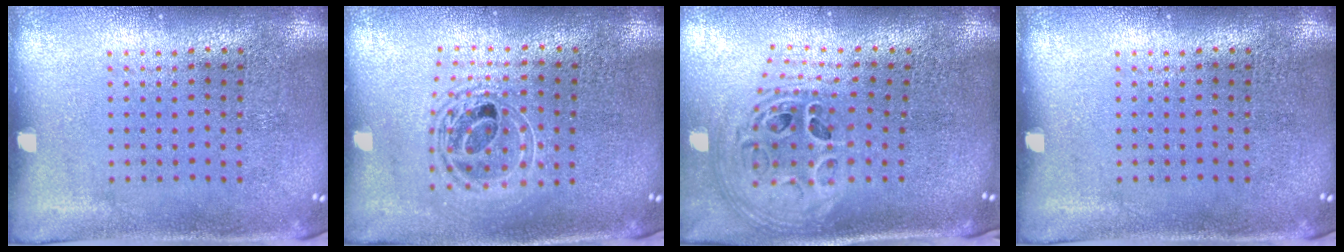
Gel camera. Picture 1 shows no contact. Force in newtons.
{"total": 1.7, "press": 1.4, "slide": 1.0}
{"total": 1.9, "press": 1.6, "slide": 1.1}
{"total": 0.0}